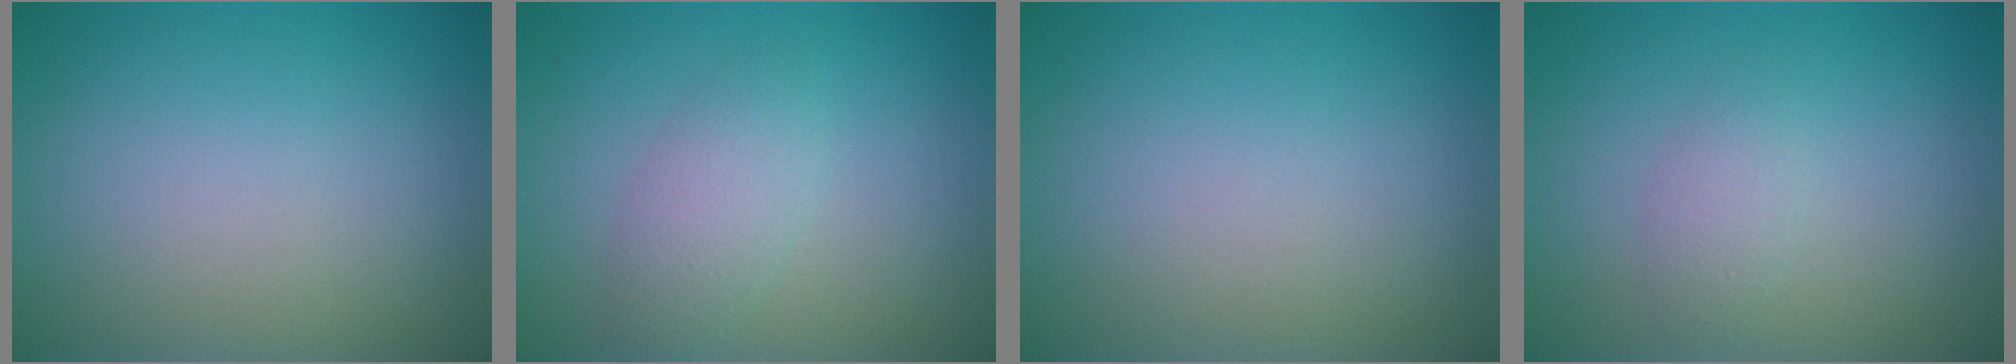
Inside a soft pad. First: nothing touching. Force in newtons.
{"total": 2.4, "press": 2.4, "slide": 0.1}
{"total": 0.0}
{"total": 1.4, "press": 1.4, "slide": 0.1}